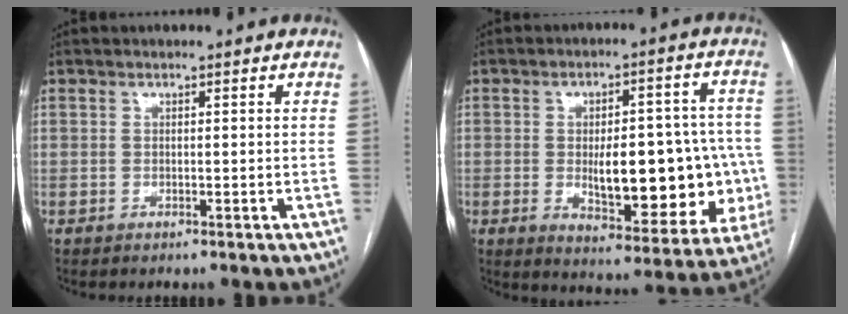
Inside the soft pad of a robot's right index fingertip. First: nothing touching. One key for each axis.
{"total": 17.7, "fx": -2.3, "fy": 7.2, "fz": 16.0, "tx": -0.189, "ty": 0.024, "tz": -0.007}